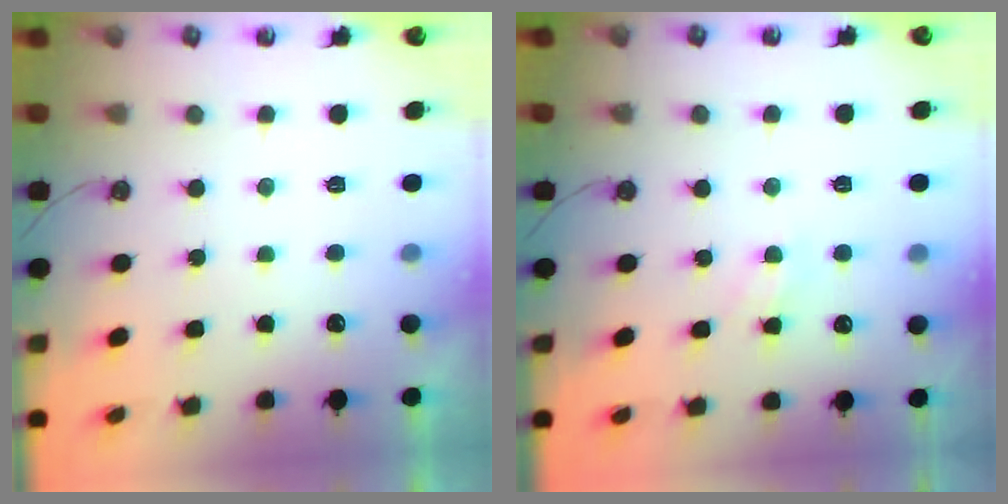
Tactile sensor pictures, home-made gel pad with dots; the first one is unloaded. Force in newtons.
{"total": 7.0, "press": 6.9, "slide": 0.8}